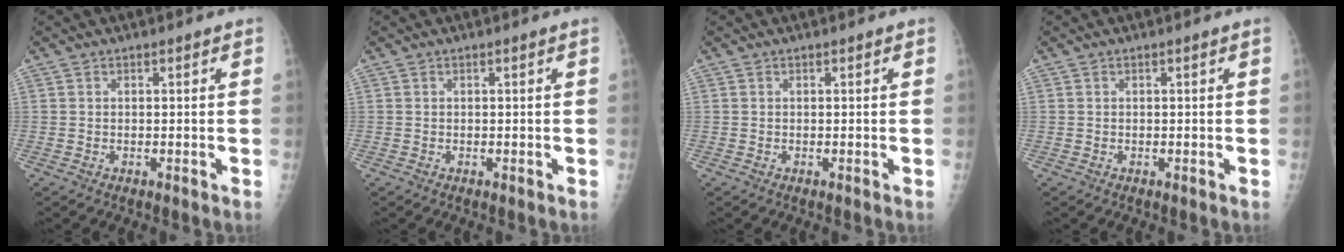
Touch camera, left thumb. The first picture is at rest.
{"total": 0.0}
{"total": 0.0}
{"total": 0.0}